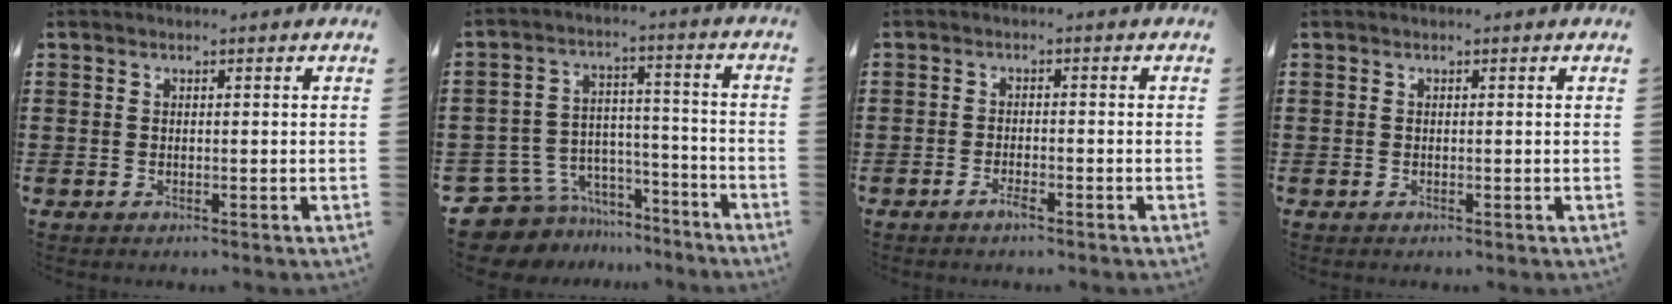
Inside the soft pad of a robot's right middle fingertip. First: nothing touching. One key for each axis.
{"total": 7.8, "fx": -7.1, "fy": 3.3, "fz": 0.5, "tx": -0.034, "ty": 0.009, "tz": -0.141}
{"total": 1.8, "fx": -1.3, "fy": 0.3, "fz": 1.3, "tx": -0.032, "ty": -0.005, "tz": -0.025}
{"total": 0.0}